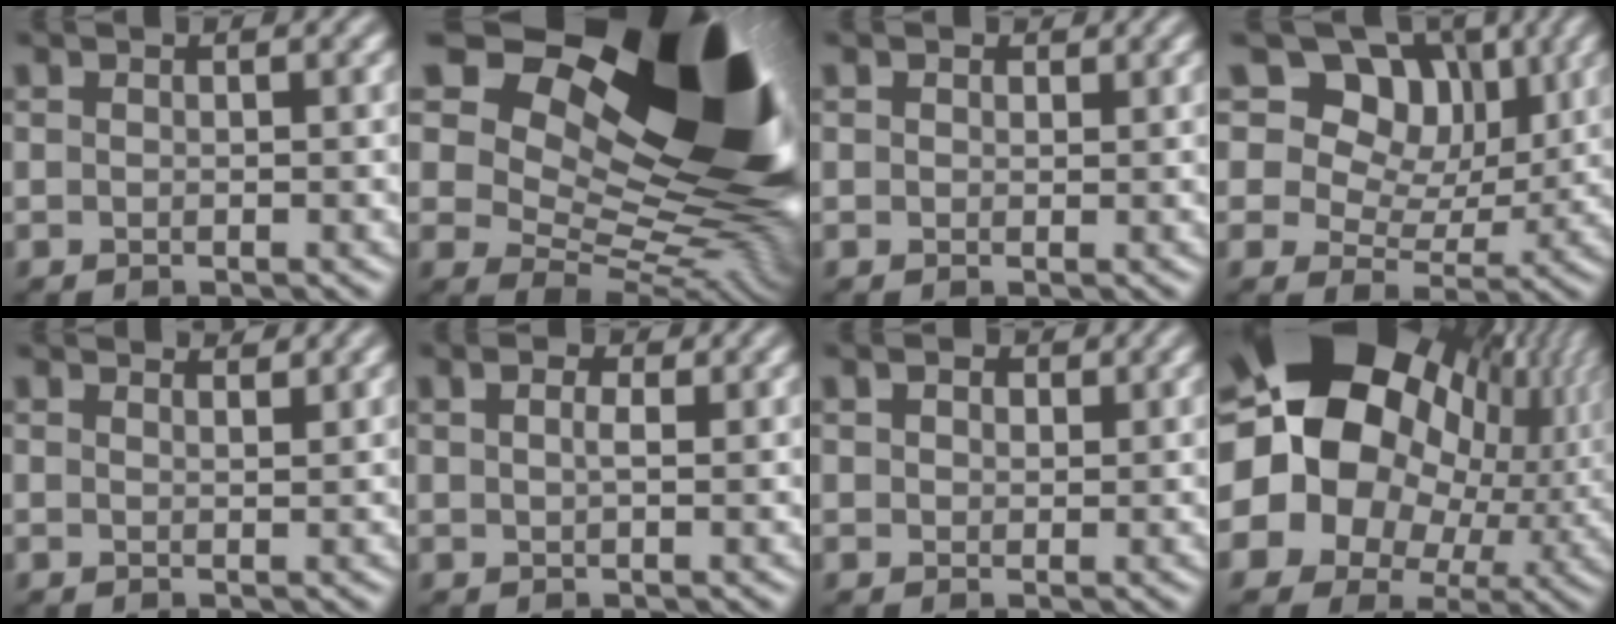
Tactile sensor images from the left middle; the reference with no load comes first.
{"total": 20.8, "force": [9.1, 11.6, 14.7], "torque": [-0.210, 0.037, 0.164]}
{"total": 0.8, "force": [0.6, 0.6, -0.2], "torque": [0.004, -0.002, 0.008]}
{"total": 12.0, "force": [6.8, 7.9, 5.9], "torque": [-0.094, 0.014, 0.107]}
{"total": 2.6, "force": [2.3, 0.8, 0.7], "torque": [0.011, 0.006, 0.008]}
{"total": 1.0, "force": [0.6, 0.5, 0.7], "torque": [-0.016, 0.001, 0.013]}
{"total": 1.4, "force": [1.0, 0.9, 0.1], "torque": [-0.003, -0.003, 0.014]}
{"total": 23.1, "force": [5.3, 18.4, 13.1], "torque": [-0.234, 0.013, 0.054]}